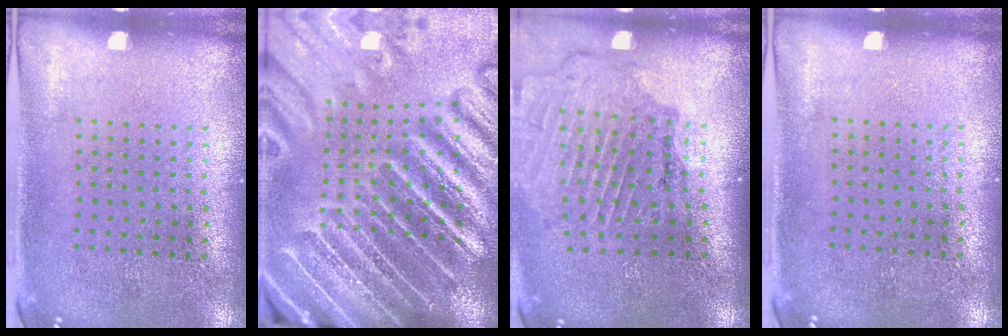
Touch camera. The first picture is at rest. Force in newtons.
{"total": 5.4, "press": 4.8, "slide": 2.7}
{"total": 1.7, "press": 1.7, "slide": 0.3}
{"total": 0.0}